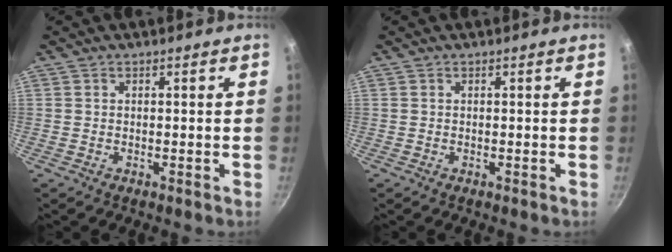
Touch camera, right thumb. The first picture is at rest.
{"total": 0.0}